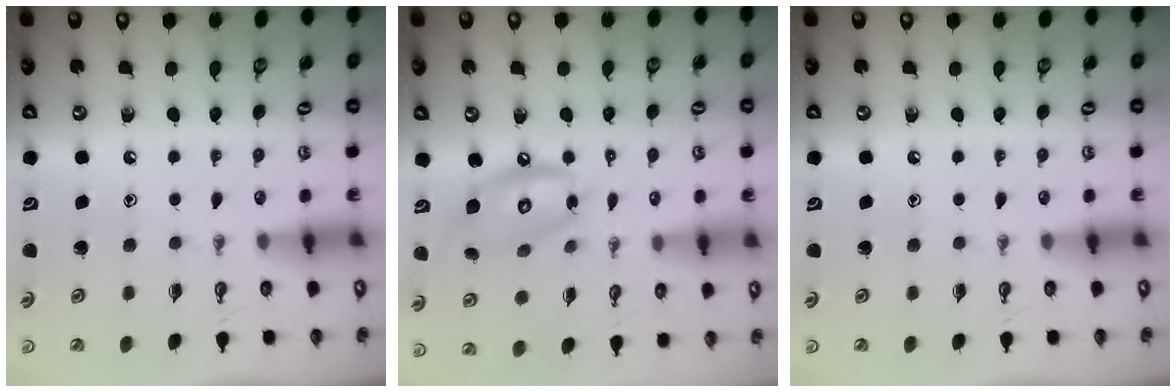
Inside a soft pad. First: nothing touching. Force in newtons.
{"total": 12.1, "press": 12.1, "slide": 1.0}
{"total": 0.0}